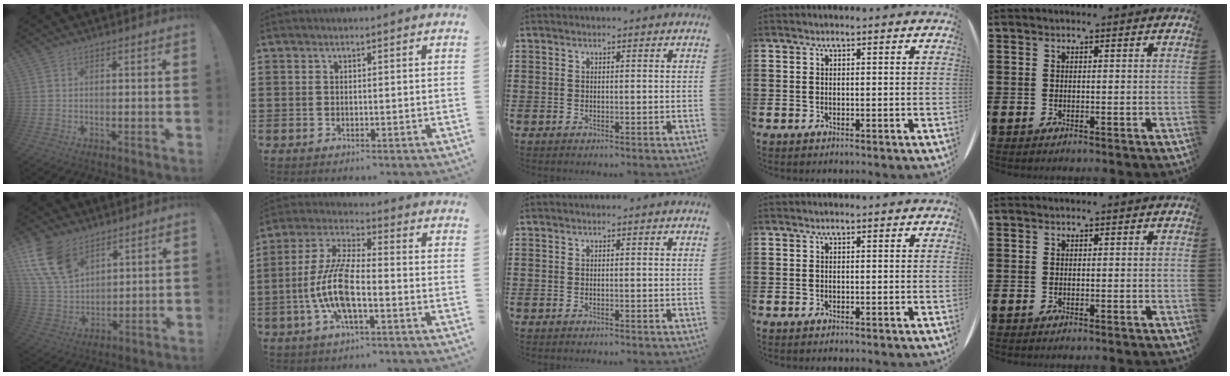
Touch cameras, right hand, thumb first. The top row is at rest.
{"thumb": {"total": 15.8, "force": [9.2, 9.8, 8.3], "torque": [-0.182, -0.041, 0.180]}, "index": {"total": 9.6, "force": [-2.8, 2.9, 8.7], "torque": [-0.209, -0.015, -0.061]}}